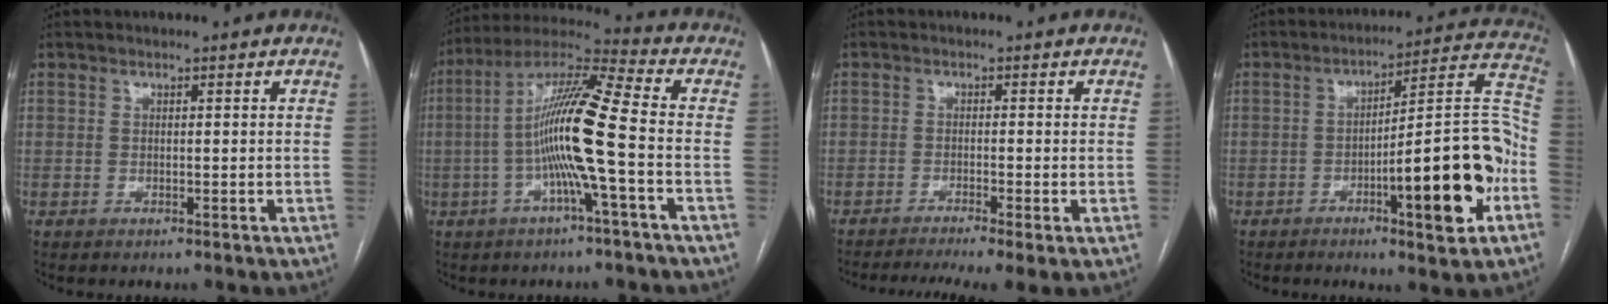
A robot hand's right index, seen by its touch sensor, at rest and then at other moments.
{"total": 13.4, "force": [-2.3, -0.5, 13.2], "torque": [-0.251, 0.015, -0.053]}
{"total": 8.4, "force": [-6.3, 0.4, 5.5], "torque": [-0.084, -0.010, -0.101]}
{"total": 17.4, "force": [-5.9, 2.2, 16.2], "torque": [-0.211, 0.023, -0.079]}